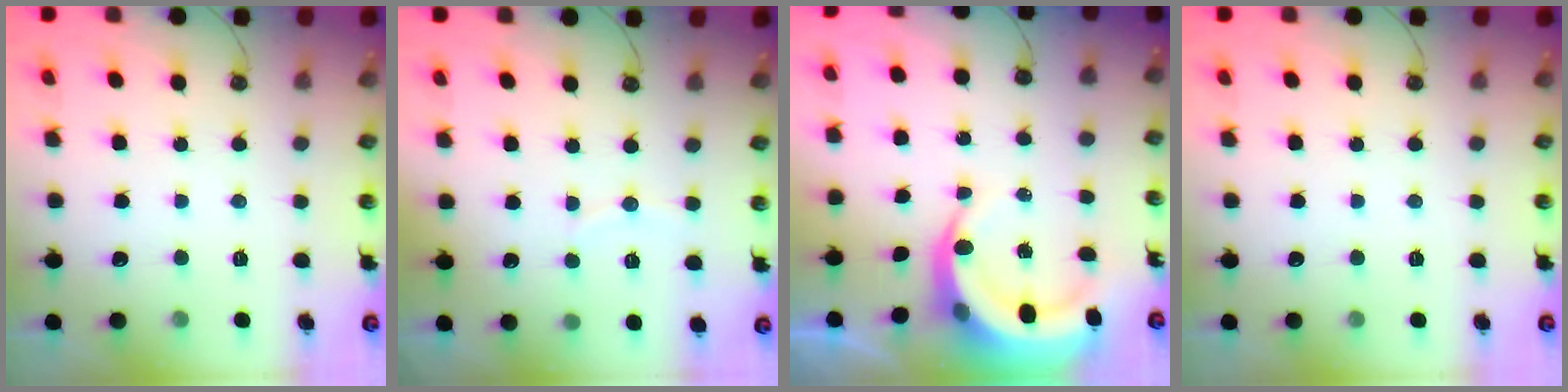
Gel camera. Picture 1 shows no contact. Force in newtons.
{"total": 3.6, "press": 3.5, "slide": 0.7}
{"total": 7.7, "press": 7.7, "slide": 1.1}
{"total": 0.0}